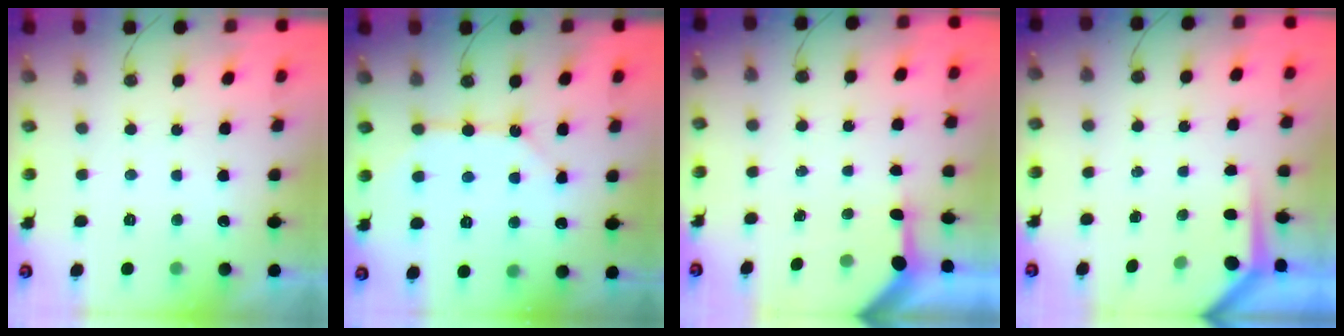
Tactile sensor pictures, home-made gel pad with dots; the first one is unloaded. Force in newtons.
{"total": 8.3, "press": 8.3, "slide": 0.6}
{"total": 3.4, "press": 3.4, "slide": 0.3}
{"total": 3.9, "press": 3.9, "slide": 0.2}